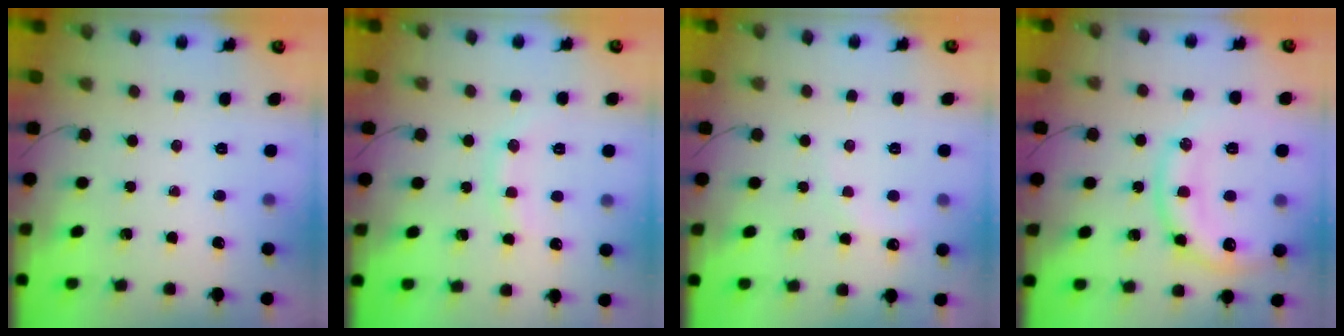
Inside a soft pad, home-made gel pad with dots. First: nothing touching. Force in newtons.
{"total": 7.4, "press": 7.3, "slide": 1.1}
{"total": 3.0, "press": 2.9, "slide": 0.8}
{"total": 16.3, "press": 16.2, "slide": 1.7}